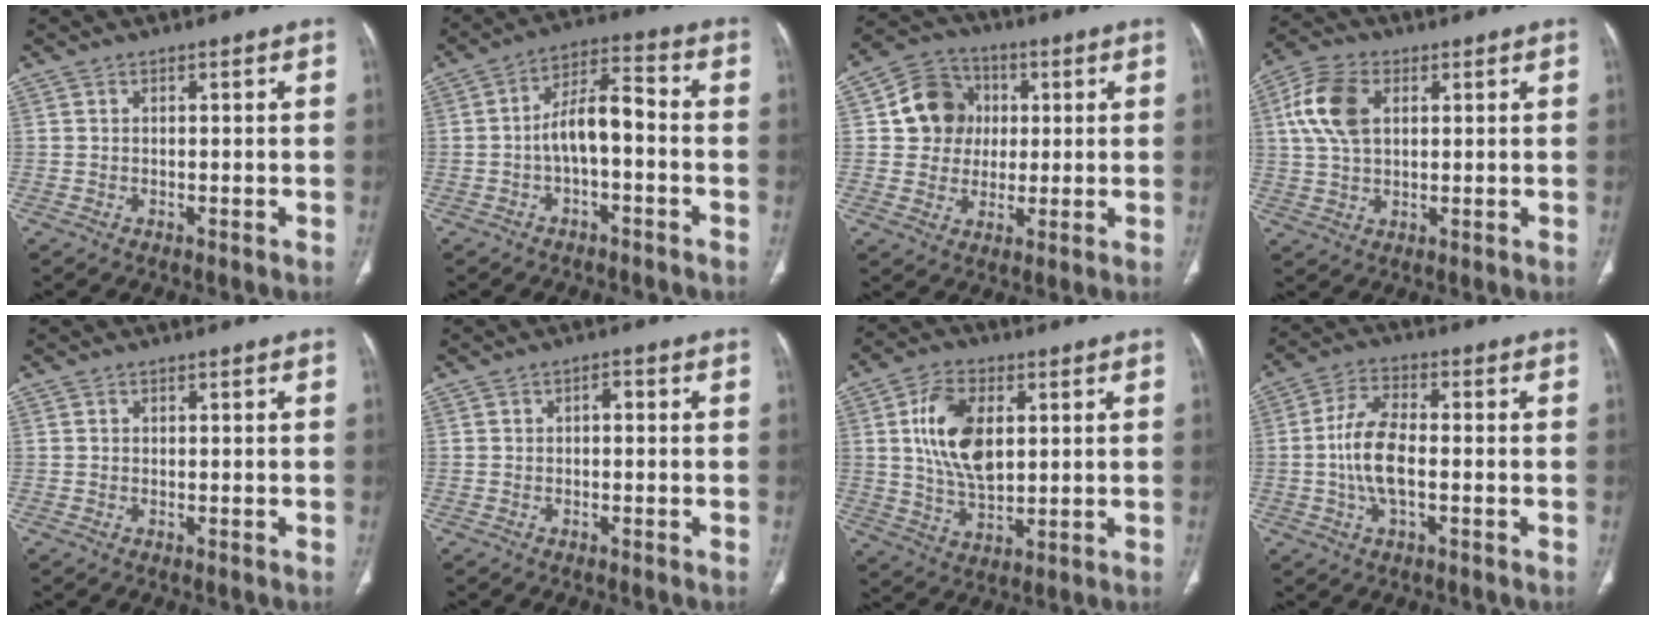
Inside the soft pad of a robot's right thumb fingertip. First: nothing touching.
{"total": 8.3, "force": [-1.7, 3.6, 7.2], "torque": [-0.124, 0.045, -0.037]}
{"total": 10.8, "force": [1.9, 9.7, 4.3], "torque": [-0.037, 0.006, 0.028]}
{"total": 10.0, "force": [2.7, 6.2, 7.4], "torque": [-0.153, 0.011, 0.050]}
{"total": 0.0}
{"total": 1.5, "force": [0.0, 0.9, 1.2], "torque": [-0.013, 0.006, -0.006]}
{"total": 12.9, "force": [2.4, 7.2, 10.4], "torque": [-0.187, -0.005, 0.045]}
{"total": 9.1, "force": [-1.1, 4.1, 8.1], "torque": [-0.168, 0.015, -0.026]}